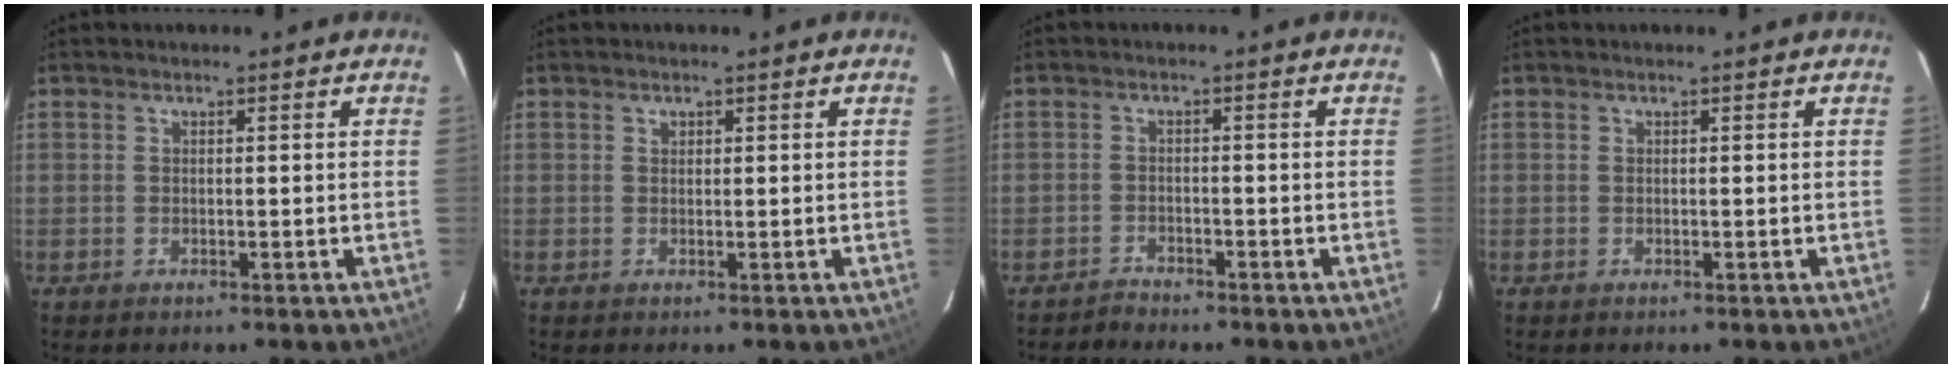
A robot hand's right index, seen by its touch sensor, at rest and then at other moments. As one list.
[{"total": 0.8, "force": [0.4, 0.7, 0.2], "torque": [-0.003, 0.003, 0.008]}, {"total": 2.0, "force": [-2.0, 0.5, -0.1], "torque": [-0.005, 0.002, -0.038]}, {"total": 0.0}]